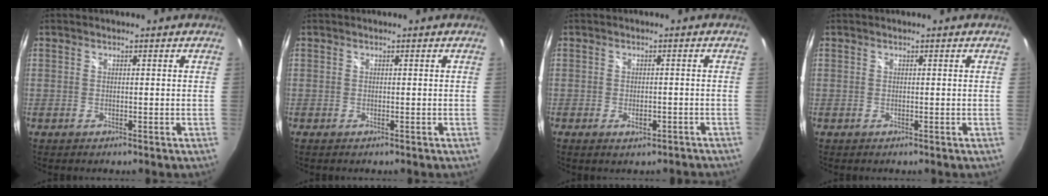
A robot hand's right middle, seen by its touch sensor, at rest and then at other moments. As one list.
[{"total": 0.0}, {"total": 3.2, "force": [-2.0, 1.4, 2.0], "torque": [-0.034, -0.004, -0.024]}, {"total": 0.0}]